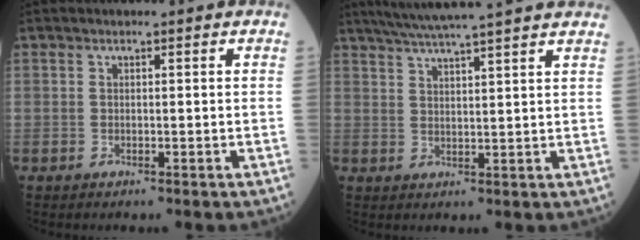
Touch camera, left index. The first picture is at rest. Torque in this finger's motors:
{"motor_torque": [0.00, -0.08, 0.02, 0.04]}